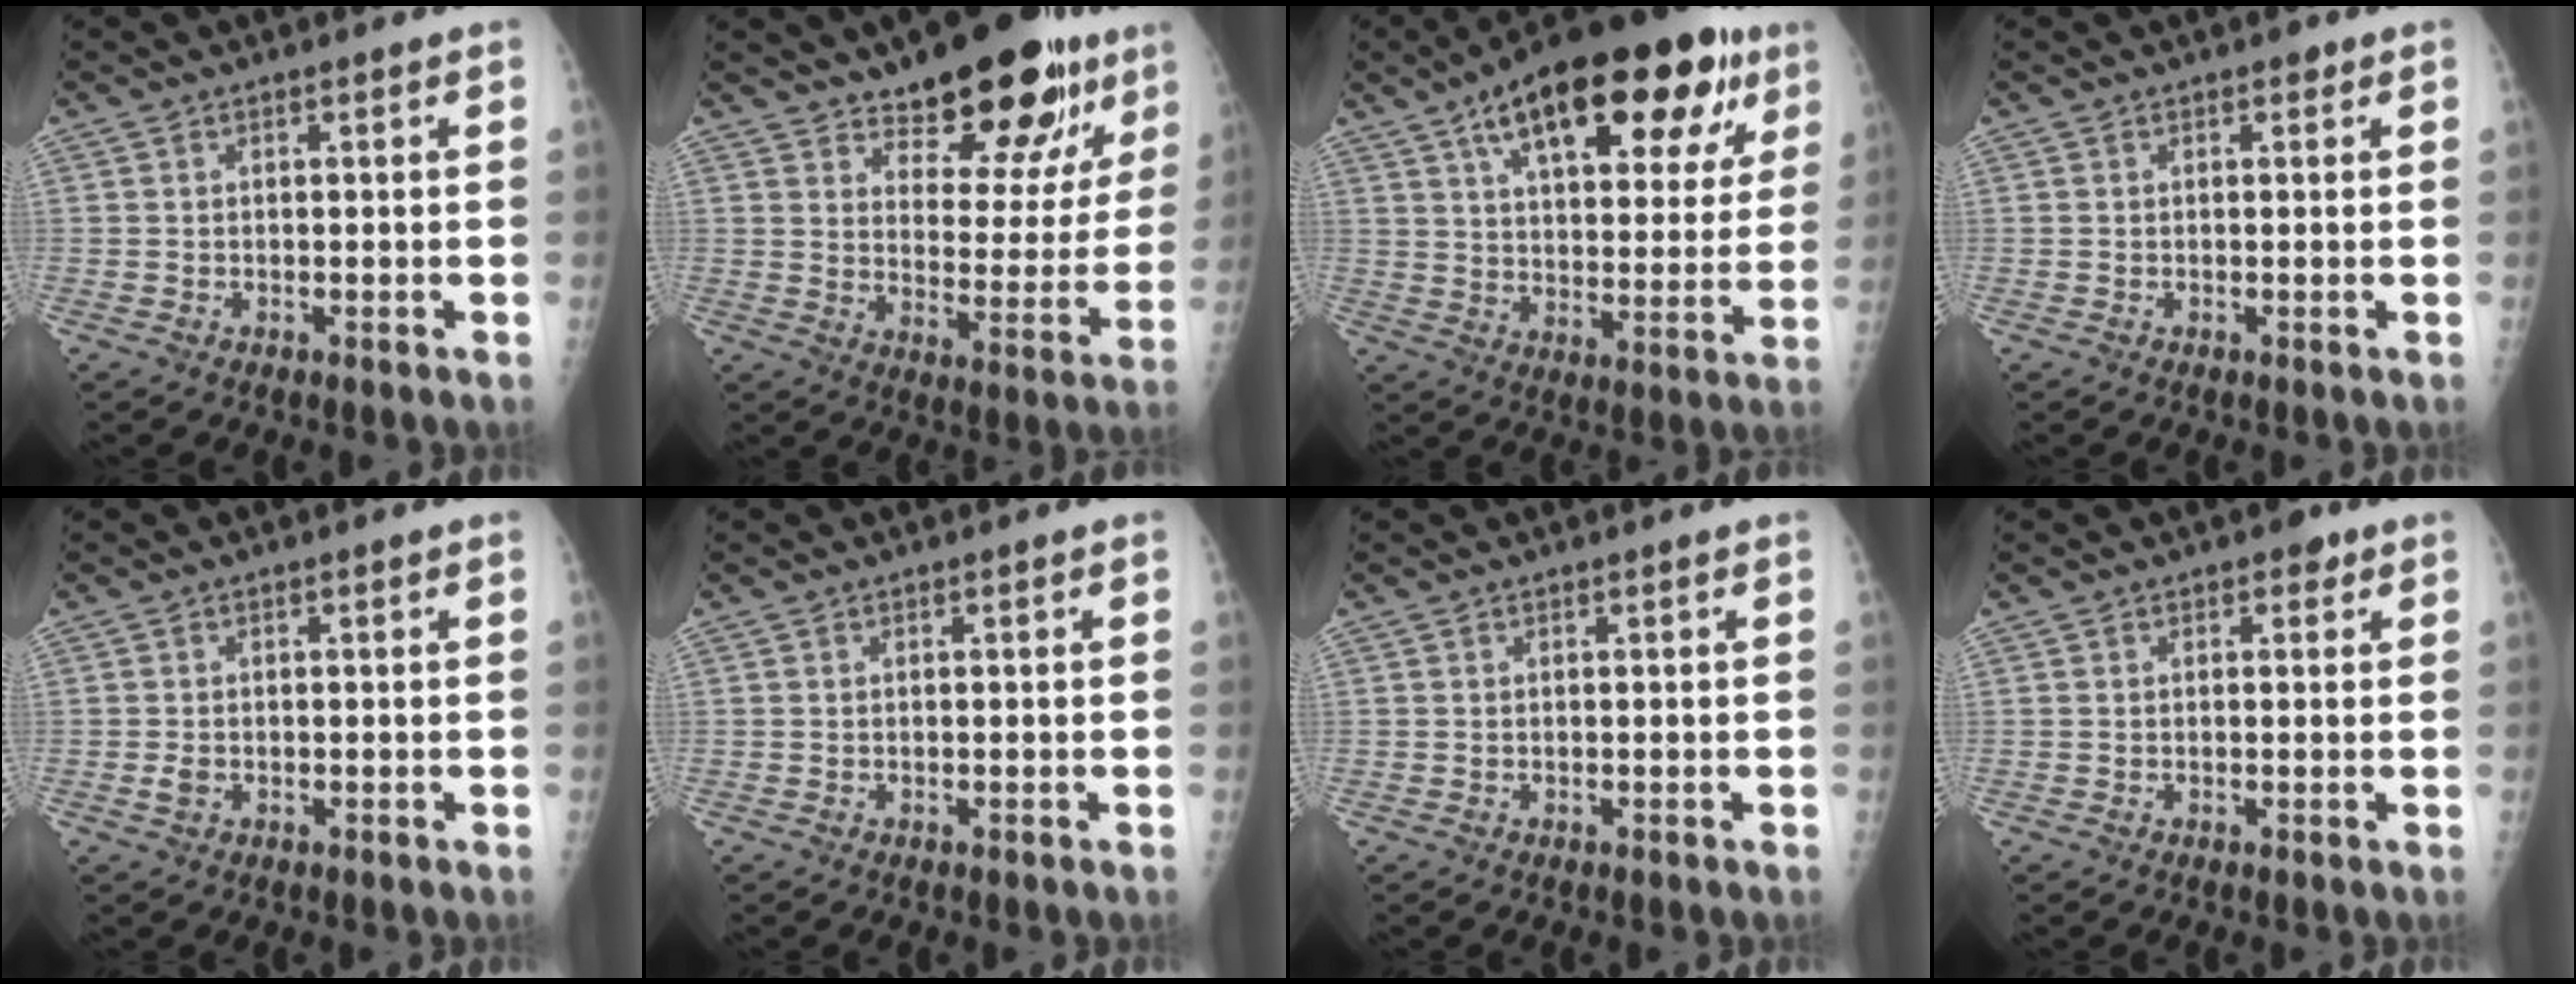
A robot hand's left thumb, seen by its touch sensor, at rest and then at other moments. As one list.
[{"total": 18.2, "force": [12.6, 7.7, 10.7], "torque": [-0.093, -0.077, 0.181]}, {"total": 26.0, "force": [13.7, 11.0, 19.1], "torque": [-0.256, -0.010, 0.202]}, {"total": 0.9, "force": [0.5, 0.6, 0.5], "torque": [0.000, 0.000, 0.002]}, {"total": 1.3, "force": [-0.5, 1.0, 0.6], "torque": [-0.012, -0.001, -0.007]}, {"total": 0.0}, {"total": 0.0}, {"total": 1.8, "force": [0.9, 1.2, 1.0], "torque": [0.000, 0.000, 0.006]}]